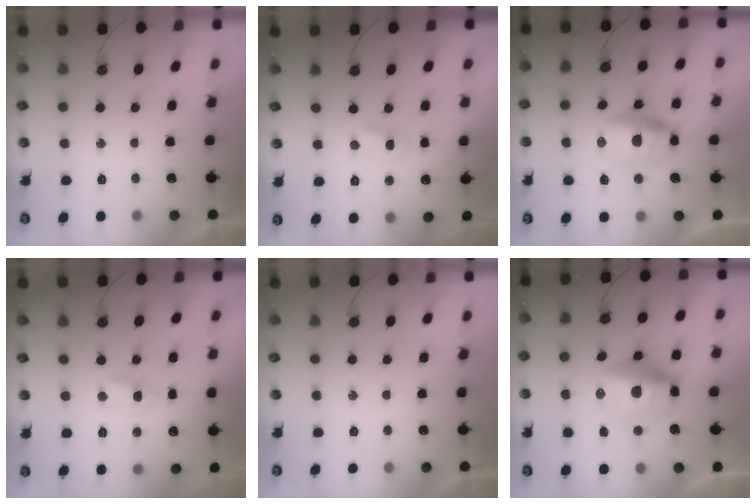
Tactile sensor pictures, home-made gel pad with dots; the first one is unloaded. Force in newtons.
{"total": 2.5, "press": 2.5, "slide": 0.3}
{"total": 19.1, "press": 13.3, "slide": 13.8}
{"total": 3.8, "press": 3.8, "slide": 0.5}
{"total": 0.0}
{"total": 14.5, "press": 13.9, "slide": 4.0}